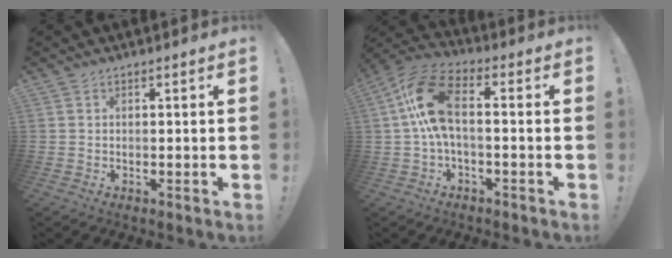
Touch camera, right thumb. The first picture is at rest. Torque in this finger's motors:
{"motor_torque": [0.52, 1.85, 0.97, -0.71, 0.47]}